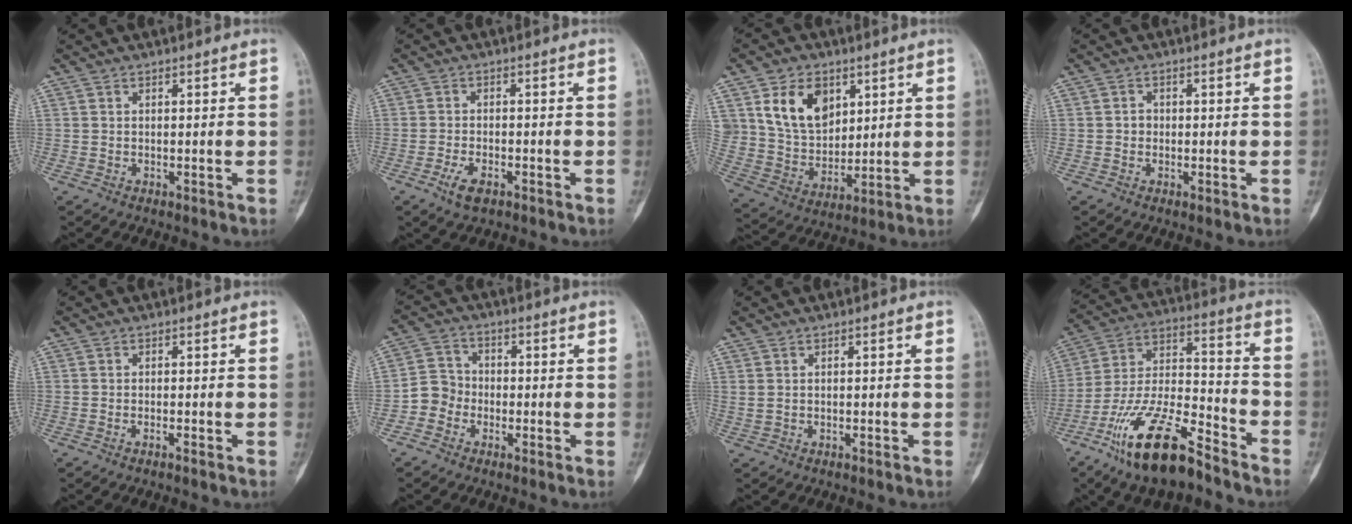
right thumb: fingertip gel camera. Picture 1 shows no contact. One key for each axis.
{"total": 4.0, "fx": -2.2, "fy": 1.8, "fz": 2.8, "tx": -0.056, "ty": 0.007, "tz": -0.040}
{"total": 13.5, "fx": 5.8, "fy": 9.6, "fz": 7.6, "tx": -0.102, "ty": -0.027, "tz": 0.122}
{"total": 1.4, "fx": -0.2, "fy": 1.3, "fz": 0.5, "tx": 0.002, "ty": 0.007, "tz": -0.005}
{"total": 0.7, "fx": -0.6, "fy": 0.0, "fz": 0.5, "tx": -0.014, "ty": 0.006, "tz": -0.008}
{"total": 4.8, "fx": -2.2, "fy": 4.1, "fz": 1.1, "tx": 0.001, "ty": 0.019, "tz": -0.054}
{"total": 0.7, "fx": 0.0, "fy": 0.5, "fz": 0.5, "tx": -0.018, "ty": 0.007, "tz": 0.005}
{"total": 19.3, "fx": -12.9, "fy": 6.2, "fz": 13.0, "tx": -0.250, "ty": 0.071, "tz": -0.236}